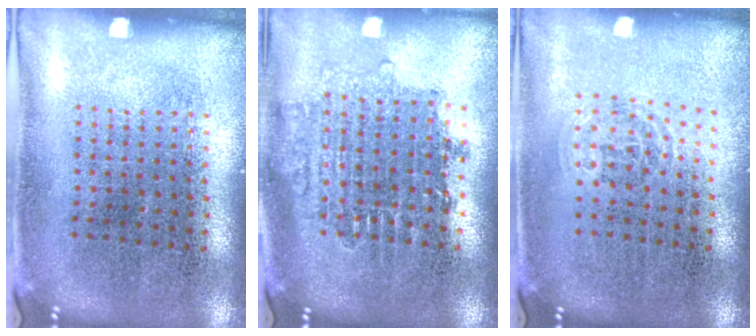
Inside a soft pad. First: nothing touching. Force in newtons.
{"total": 1.6, "press": 1.3, "slide": 0.9}
{"total": 0.8, "press": 0.6, "slide": 0.6}